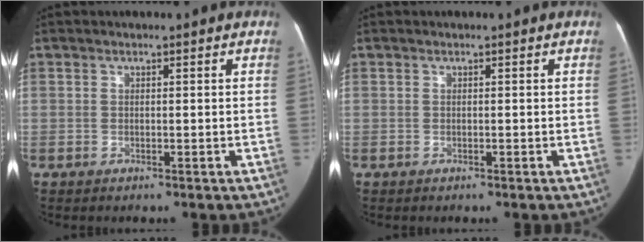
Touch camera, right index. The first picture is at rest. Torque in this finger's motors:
{"motor_torque": [0.04, -0.01, -0.08, -0.01]}